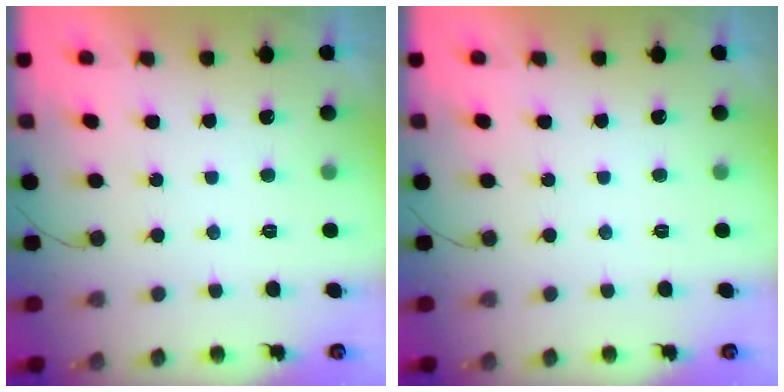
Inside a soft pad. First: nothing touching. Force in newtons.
{"total": 0.0}